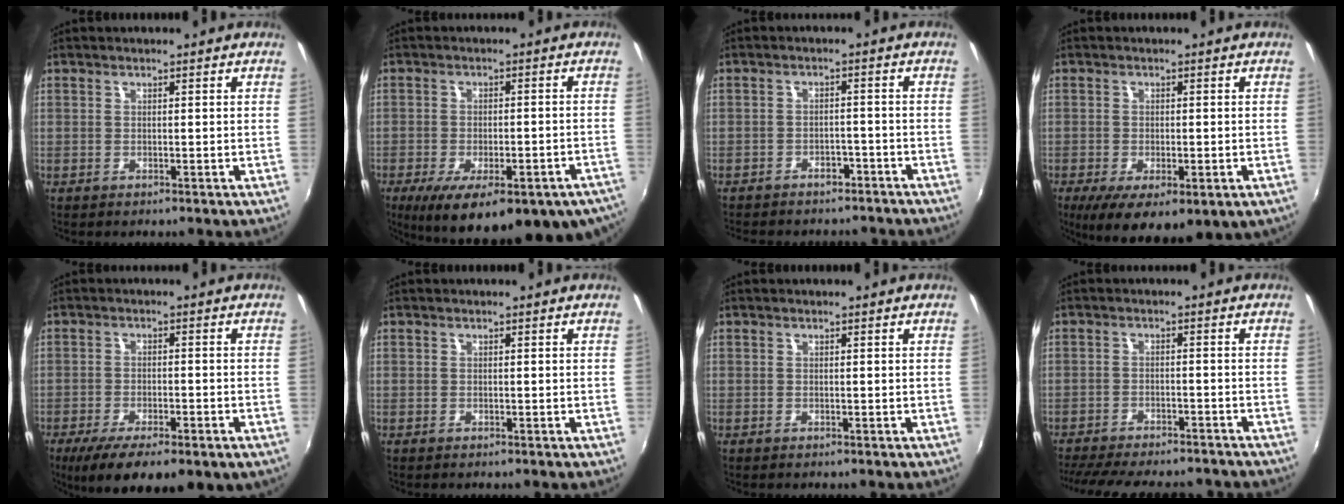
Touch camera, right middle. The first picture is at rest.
{"total": 22.0, "force": [-14.4, 7.8, 14.7], "torque": [-0.243, -0.051, -0.183]}
{"total": 9.0, "force": [-7.7, 3.7, 2.8], "torque": [-0.074, 0.000, -0.099]}
{"total": 11.3, "force": [-5.2, 4.7, 8.9], "torque": [-0.162, -0.044, -0.072]}
{"total": 13.3, "force": [-8.1, 4.5, 9.5], "torque": [-0.186, -0.046, -0.118]}
{"total": 0.0}
{"total": 0.0}
{"total": 17.2, "force": [-14.8, 4.4, 7.5], "torque": [-0.160, -0.024, -0.209]}